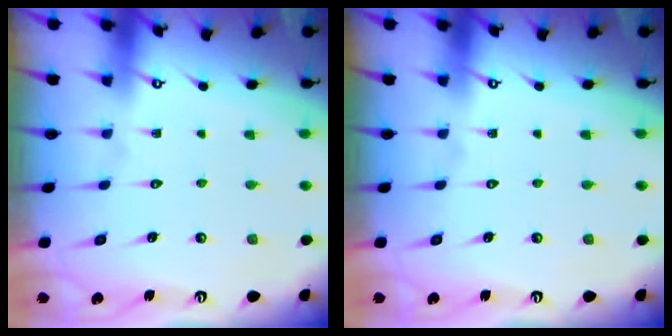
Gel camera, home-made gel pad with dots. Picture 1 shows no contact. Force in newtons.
{"total": 0.0}